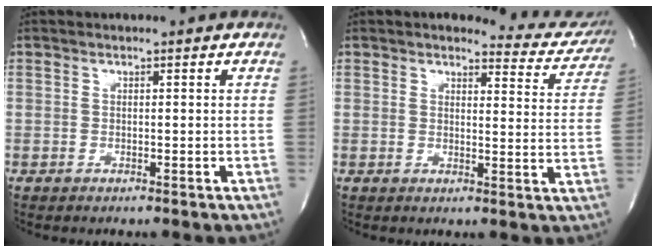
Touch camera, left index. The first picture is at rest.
{"total": 8.5, "force": [8.2, 2.0, 0.6], "torque": [0.012, -0.044, 0.070]}